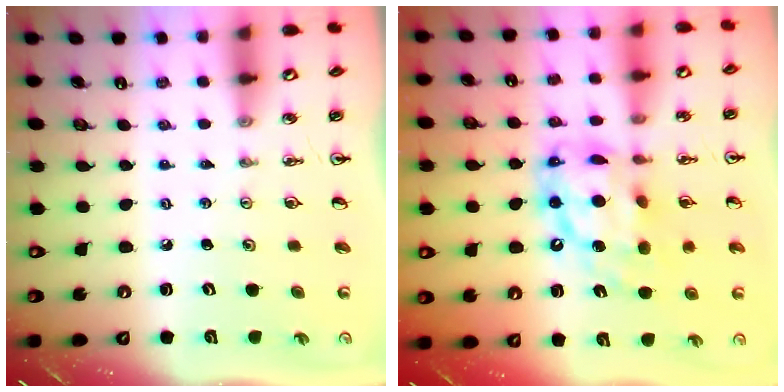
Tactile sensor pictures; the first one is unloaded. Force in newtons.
{"total": 15.9, "press": 15.9, "slide": 1.4}